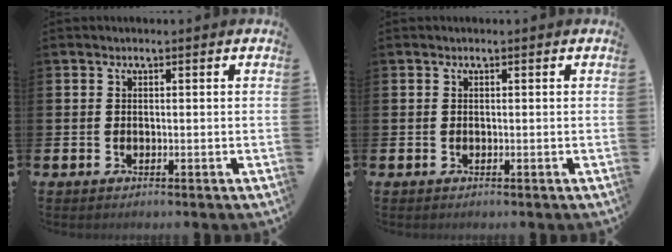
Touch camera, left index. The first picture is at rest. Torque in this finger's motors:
{"motor_torque": [0.00, 0.00, 0.00, 0.00]}